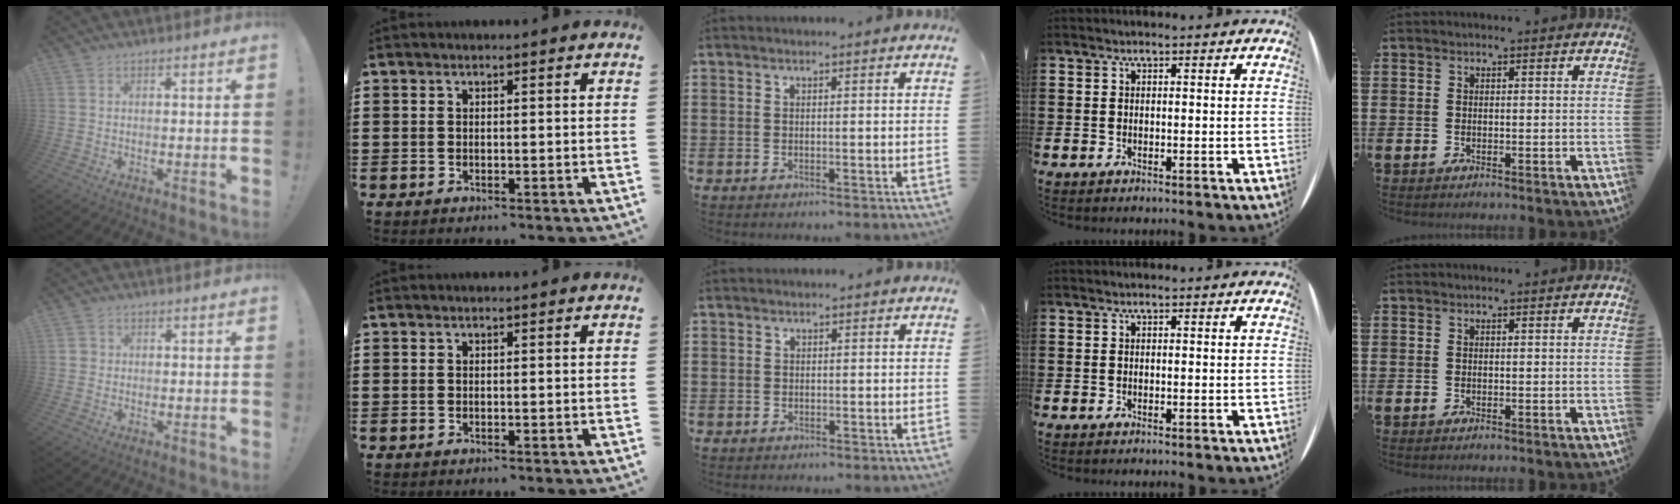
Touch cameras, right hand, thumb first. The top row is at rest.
{"thumb": {"total": 1.5, "force": [0.2, 1.4, 0.4], "torque": [-0.001, 0.002, 0.002]}, "middle": {"total": 0.6, "force": [-0.3, 0.6, 0.0], "torque": [-0.001, 0.005, -0.007]}}